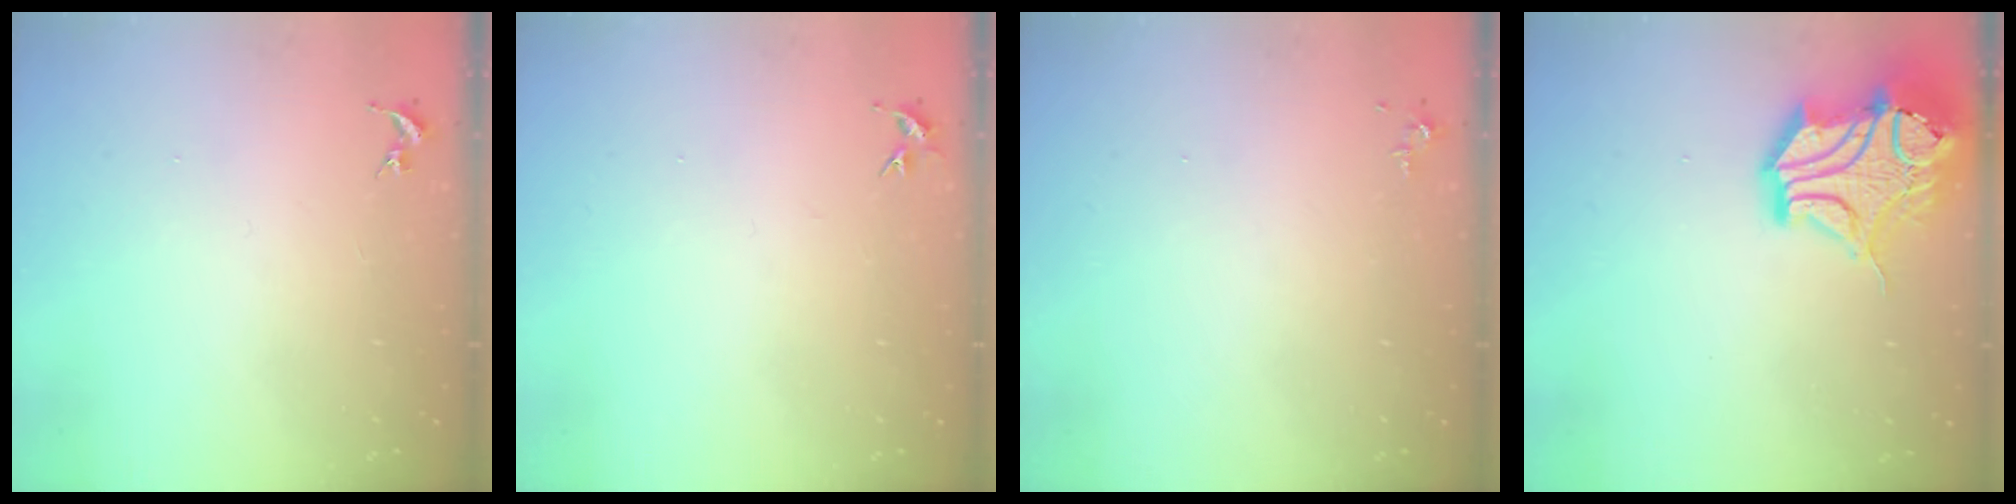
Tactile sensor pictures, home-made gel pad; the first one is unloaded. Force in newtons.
{"total": 3.6, "press": 3.5, "slide": 0.4}
{"total": 3.5, "press": 3.4, "slide": 0.5}
{"total": 19.2, "press": 19.0, "slide": 3.0}